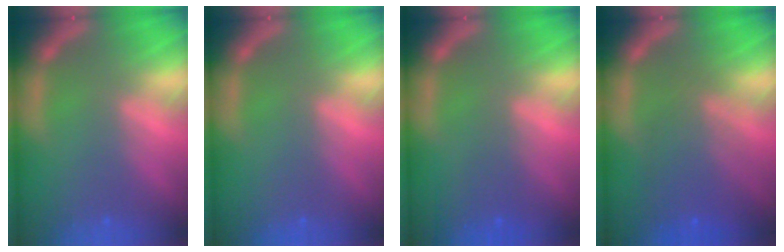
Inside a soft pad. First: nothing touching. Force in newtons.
{"total": 0.0}
{"total": 1.5}
{"total": 6.0}